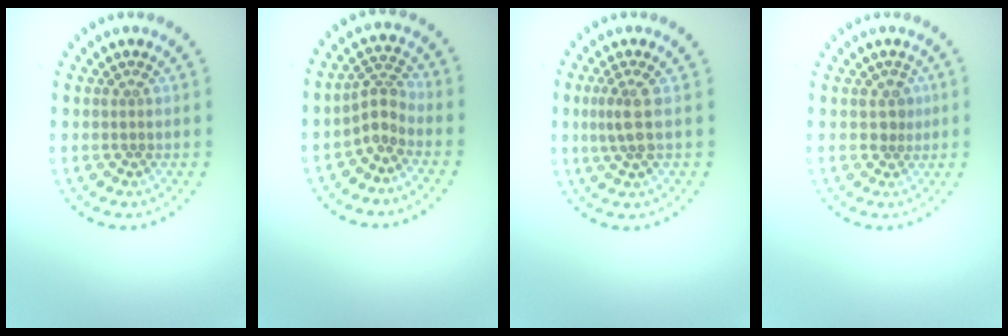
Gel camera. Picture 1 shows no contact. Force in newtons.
{"total": 2.3, "press": 1.5, "slide": 1.7}
{"total": 2.0, "press": 1.6, "slide": 1.3}
{"total": 1.5, "press": 1.1, "slide": 1.0}